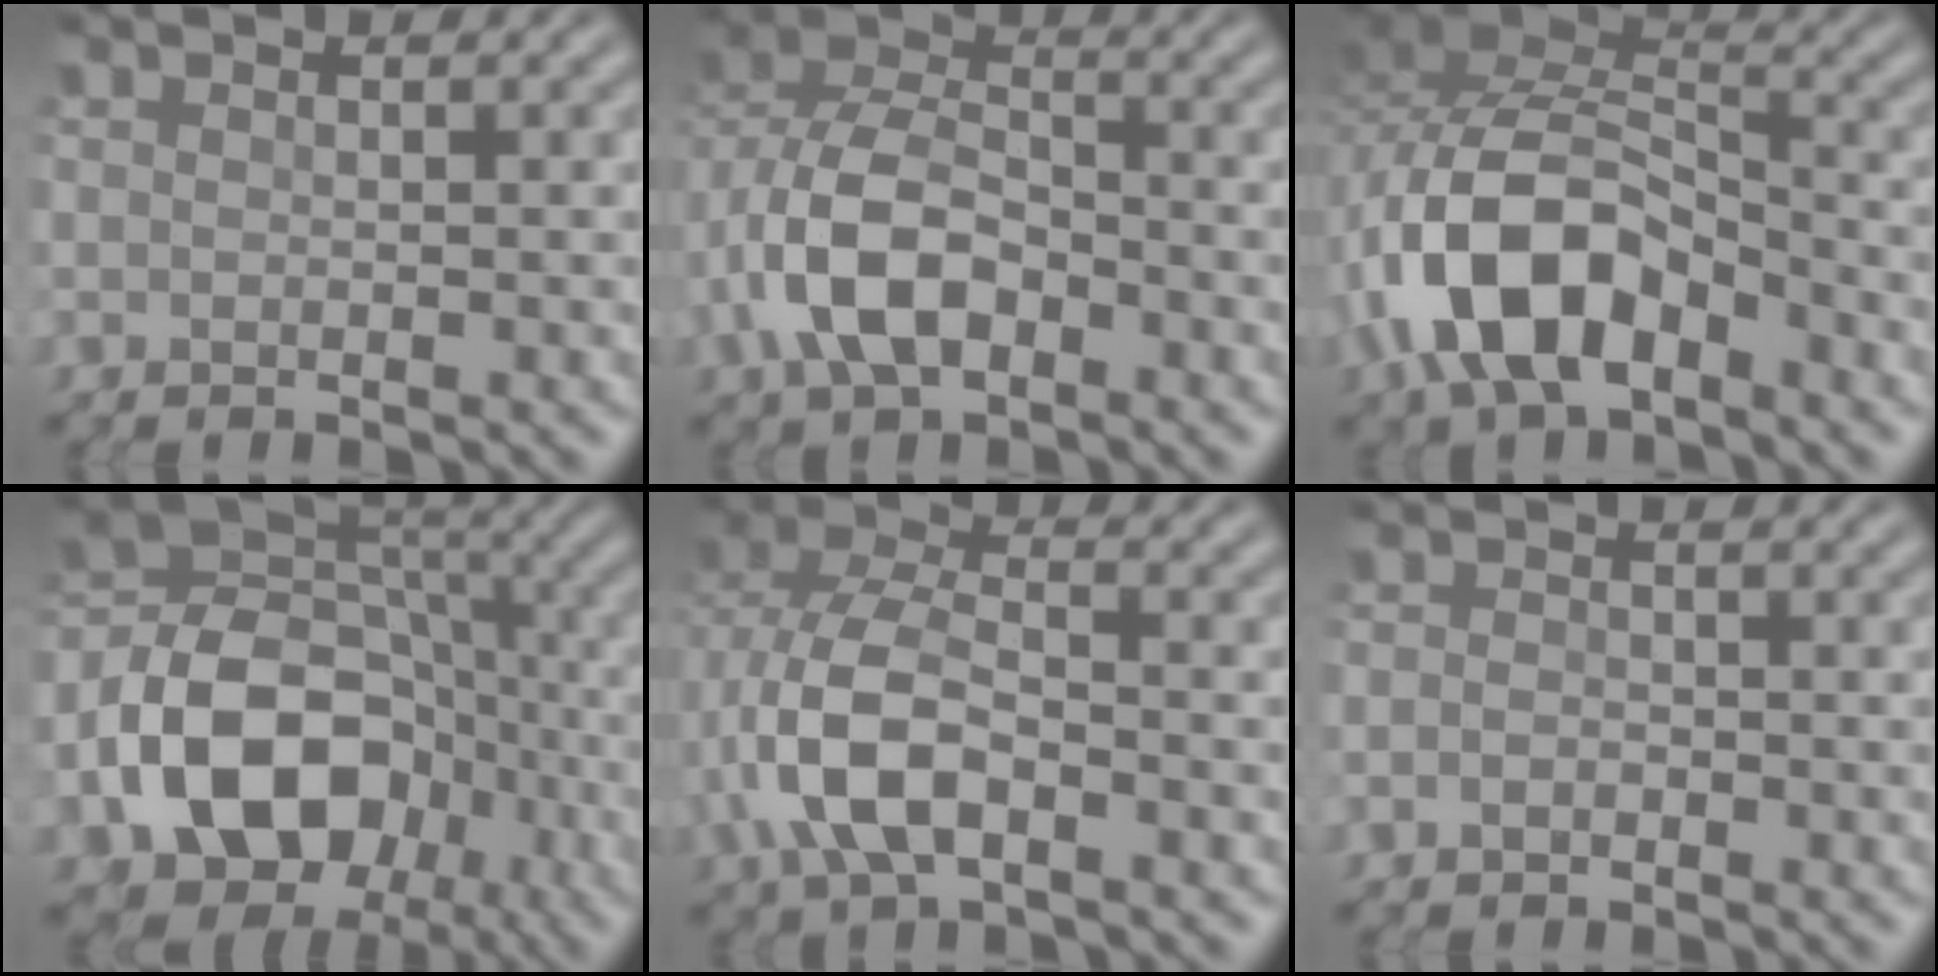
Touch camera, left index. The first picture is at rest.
{"total": 7.4, "force": [-2.8, 4.2, 5.4], "torque": [-0.116, 0.013, -0.058]}
{"total": 9.3, "force": [-4.4, 4.6, 6.8], "torque": [-0.141, 0.015, -0.087]}
{"total": 13.9, "force": [-4.7, 10.1, 8.3], "torque": [-0.170, -0.001, -0.080]}
{"total": 6.8, "force": [-1.9, 3.7, 5.4], "torque": [-0.125, 0.007, -0.040]}
{"total": 0.9, "force": [-0.6, 0.5, 0.5], "torque": [-0.011, 0.005, -0.014]}